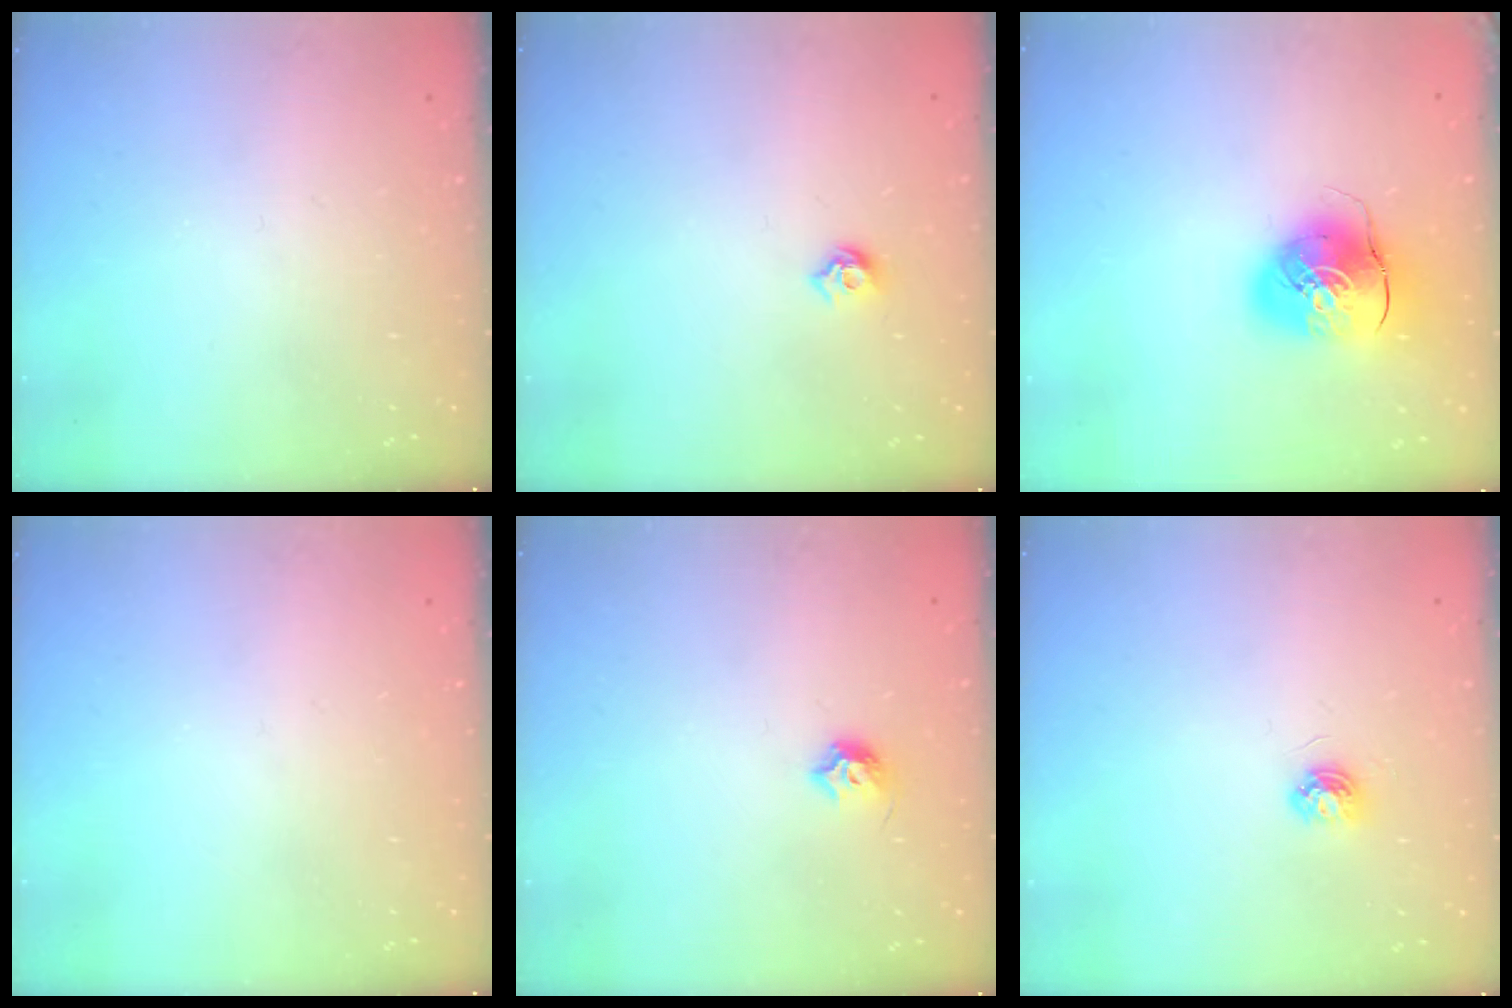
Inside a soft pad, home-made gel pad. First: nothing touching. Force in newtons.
{"total": 5.9, "press": 5.8, "slide": 1.0}
{"total": 10.8, "press": 10.6, "slide": 2.0}
{"total": 0.0}
{"total": 6.2, "press": 6.1, "slide": 1.0}
{"total": 4.2, "press": 4.2, "slide": 0.4}